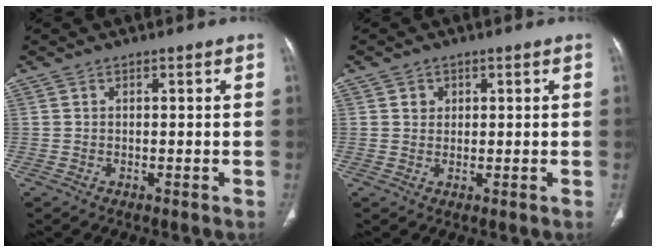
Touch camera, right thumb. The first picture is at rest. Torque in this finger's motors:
{"motor_torque": [0.06, 0.06, 0.47, 0.65, 0.05]}